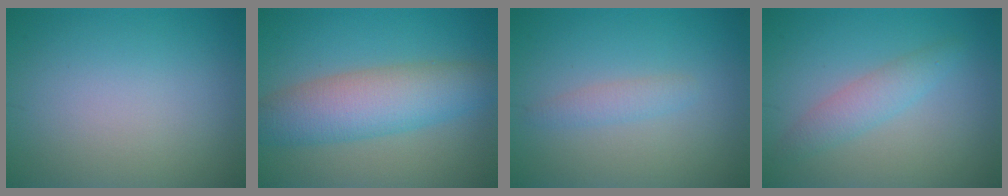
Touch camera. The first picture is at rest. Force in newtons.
{"total": 6.7, "press": 6.7, "slide": 0.3}
{"total": 1.4, "press": 1.4, "slide": 0.1}
{"total": 2.4, "press": 2.4, "slide": 0.1}